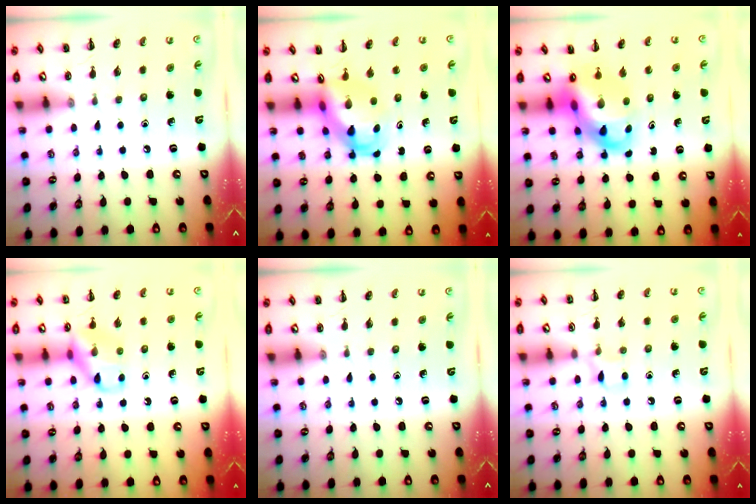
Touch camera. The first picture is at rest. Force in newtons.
{"total": 4.6, "press": 4.4, "slide": 1.1}
{"total": 10.3, "press": 9.9, "slide": 3.0}
{"total": 12.7, "press": 12.6, "slide": 1.1}
{"total": 0.0}
{"total": 6.2, "press": 5.9, "slide": 1.9}